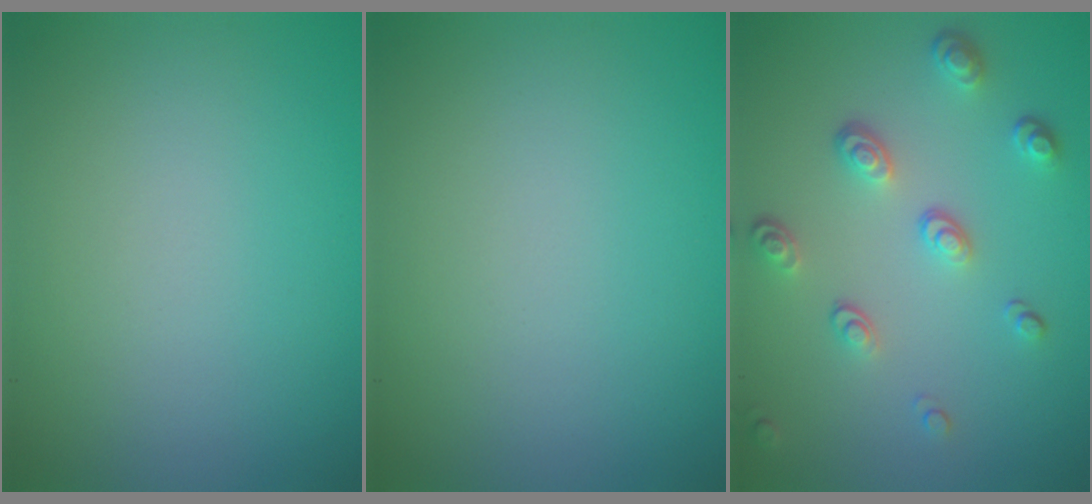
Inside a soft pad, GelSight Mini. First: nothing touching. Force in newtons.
{"total": 0.0}
{"total": 3.5, "press": 2.5, "slide": 2.4}